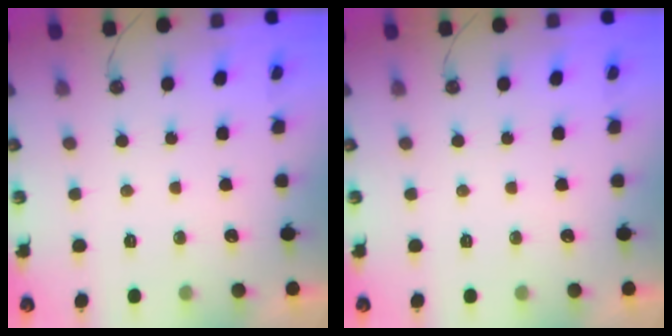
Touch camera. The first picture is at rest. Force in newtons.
{"total": 0.0}